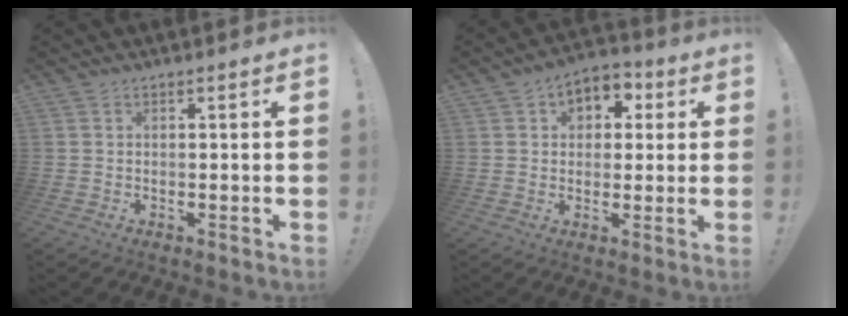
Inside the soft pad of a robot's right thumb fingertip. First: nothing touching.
{"total": 6.7, "force": [1.6, 5.8, 3.0], "torque": [-0.040, 0.000, 0.033]}